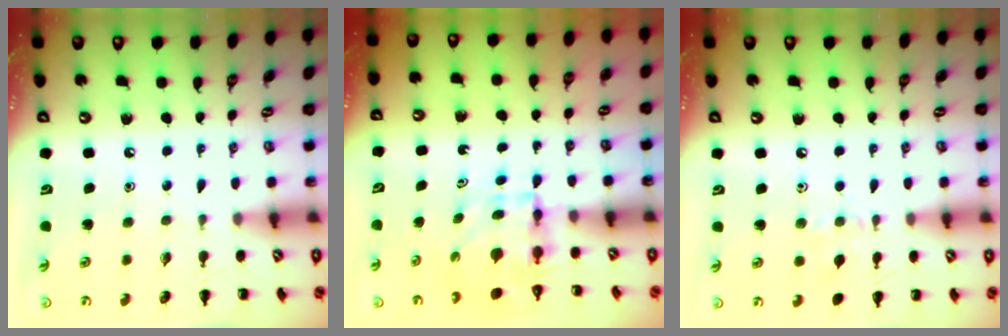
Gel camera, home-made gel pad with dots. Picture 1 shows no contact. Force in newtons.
{"total": 4.0, "press": 4.0, "slide": 0.3}
{"total": 6.0, "press": 5.7, "slide": 1.8}